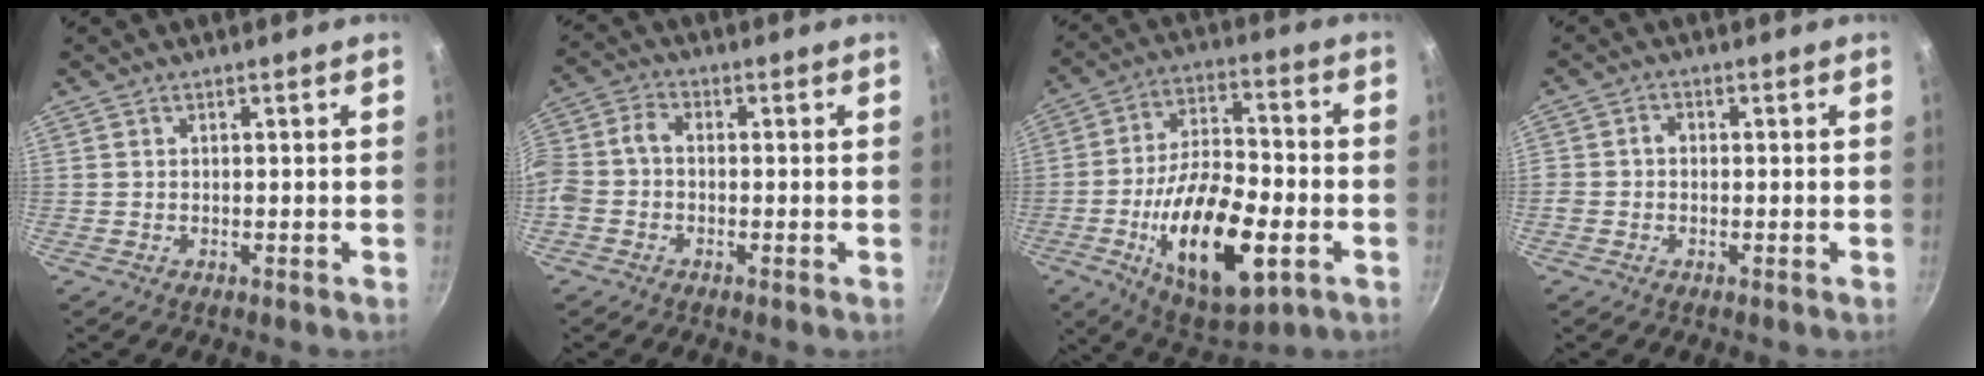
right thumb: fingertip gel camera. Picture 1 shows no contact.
{"total": 6.7, "force": [-1.8, 4.8, 4.3], "torque": [-0.096, 0.029, -0.051]}
{"total": 22.1, "force": [-6.5, 9.9, 18.6], "torque": [-0.301, 0.024, -0.101]}
{"total": 2.0, "force": [-0.4, 1.7, 1.0], "torque": [-0.013, 0.009, -0.011]}